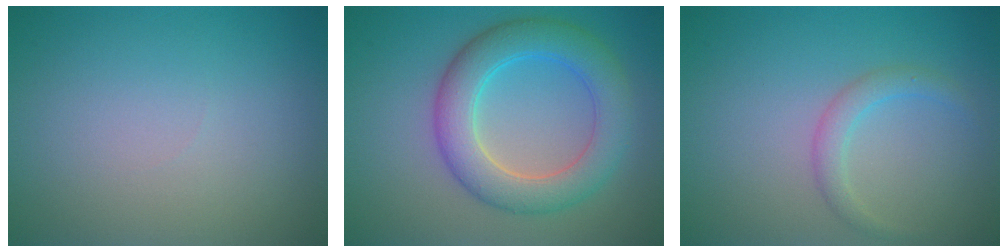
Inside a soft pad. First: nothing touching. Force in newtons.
{"total": 6.1, "press": 6.1, "slide": 0.2}
{"total": 1.7, "press": 1.7, "slide": 0.0}